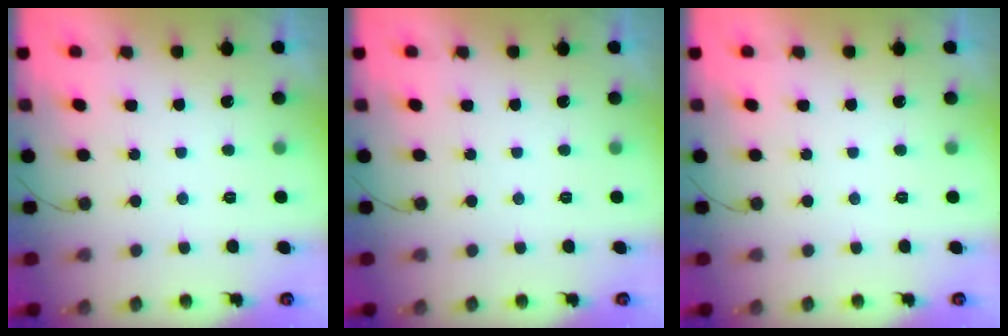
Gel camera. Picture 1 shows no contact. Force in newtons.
{"total": 0.0}
{"total": 0.0}